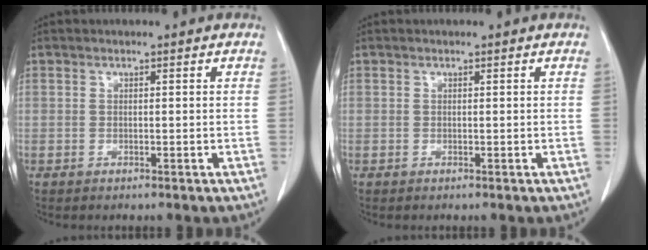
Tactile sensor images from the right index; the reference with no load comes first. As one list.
[{"total": 0.0}]